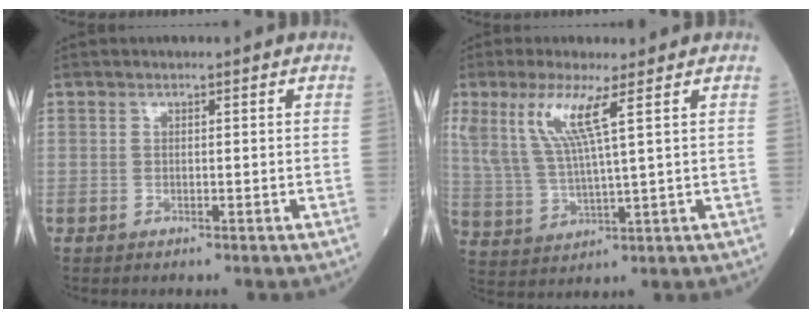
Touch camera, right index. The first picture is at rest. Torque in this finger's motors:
{"motor_torque": [1.12, 0.60, 0.40, 0.18]}